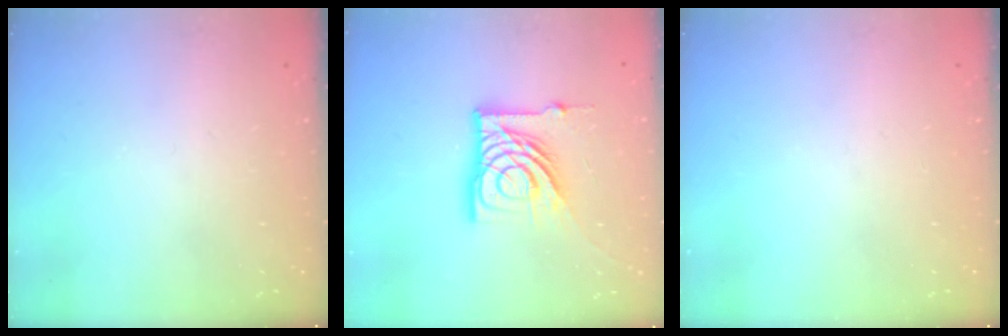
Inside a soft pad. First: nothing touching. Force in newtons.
{"total": 16.2, "press": 16.2, "slide": 1.7}
{"total": 0.0}